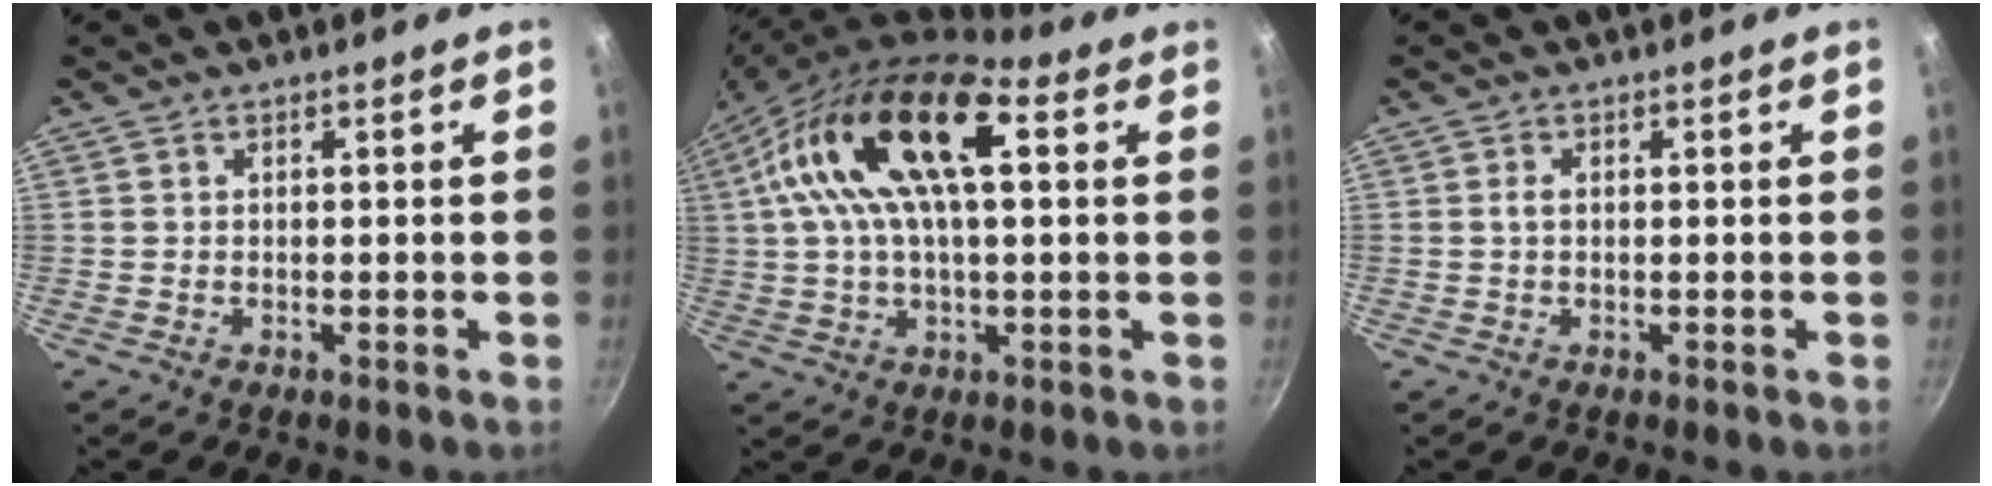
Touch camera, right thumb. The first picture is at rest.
{"total": 19.3, "force": [5.1, 8.8, 16.4], "torque": [-0.297, 0.023, 0.072]}
{"total": 1.0, "force": [0.1, 0.5, 0.9], "torque": [-0.021, 0.003, 0.001]}